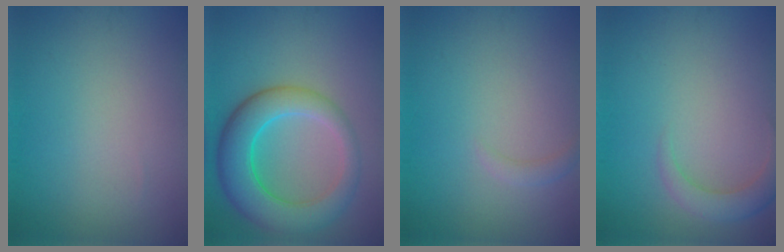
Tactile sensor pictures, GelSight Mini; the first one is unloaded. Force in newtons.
{"total": 6.9, "press": 6.9, "slide": 0.2}
{"total": 0.9, "press": 0.9, "slide": 0.2}
{"total": 2.4, "press": 2.4, "slide": 0.3}